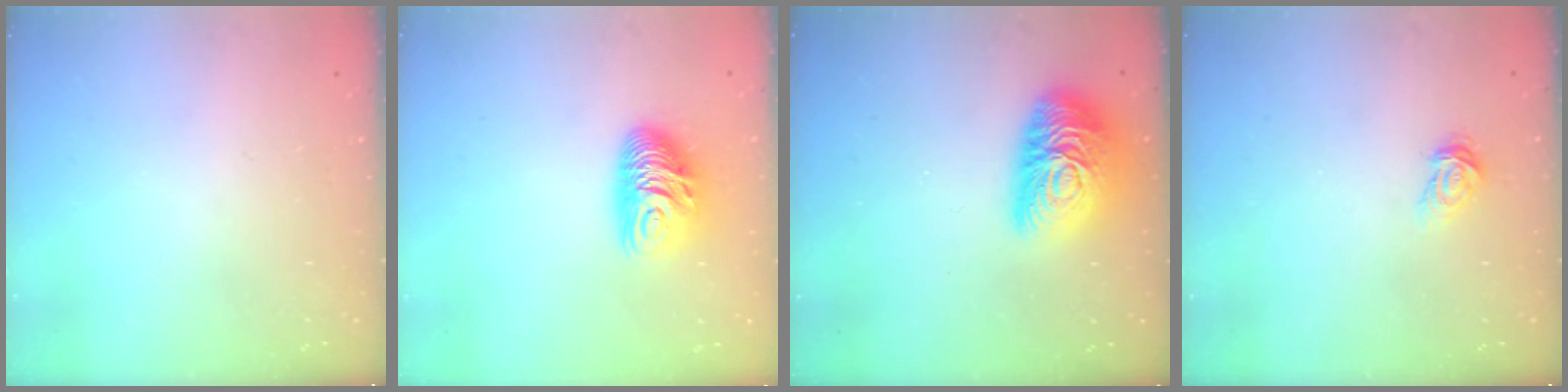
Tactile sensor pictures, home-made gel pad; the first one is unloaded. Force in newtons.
{"total": 10.1, "press": 10.0, "slide": 1.1}
{"total": 18.3, "press": 18.3, "slide": 1.1}
{"total": 3.4, "press": 3.4, "slide": 0.2}